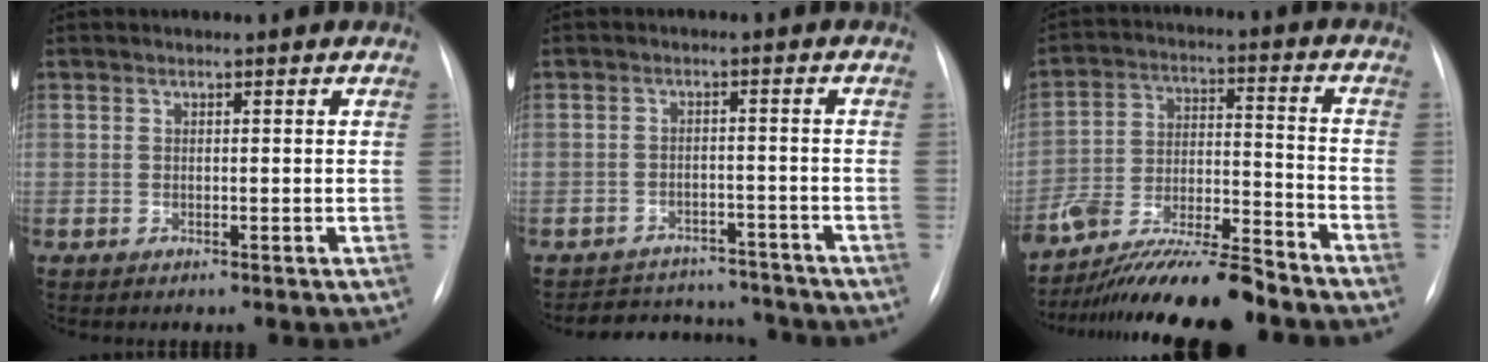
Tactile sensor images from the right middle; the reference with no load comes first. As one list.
[{"total": 9.8, "force": [-9.2, 3.2, 0.9], "torque": [-0.012, 0.015, -0.120]}, {"total": 15.4, "force": [-13.6, 0.8, 7.3], "torque": [-0.130, -0.004, -0.242]}]